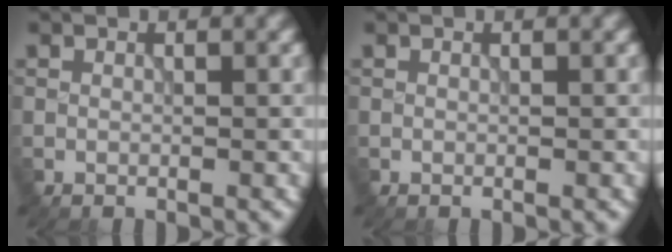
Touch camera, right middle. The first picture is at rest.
{"total": 0.0}